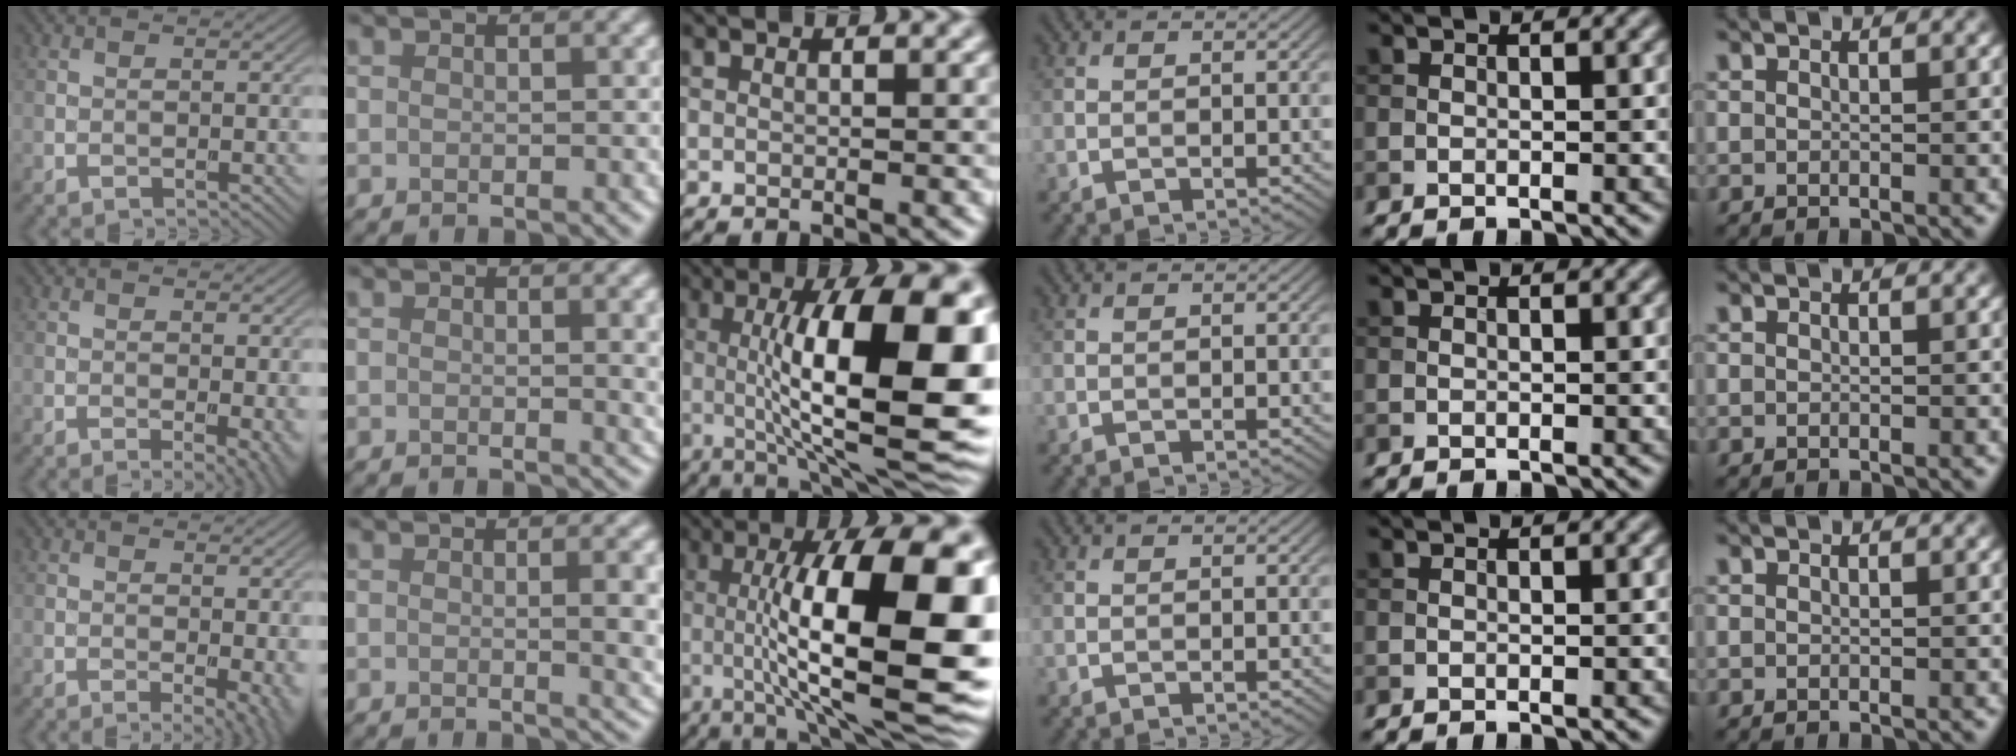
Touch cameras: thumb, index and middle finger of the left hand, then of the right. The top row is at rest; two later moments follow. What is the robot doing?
{"motion": "screw", "object": "dispenser bottle"}